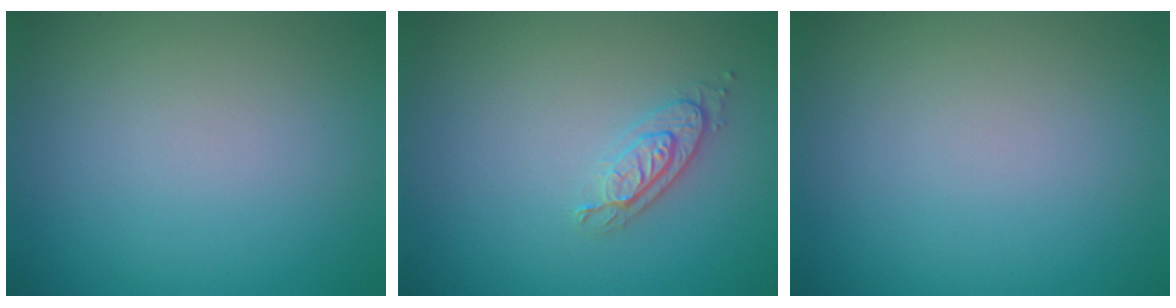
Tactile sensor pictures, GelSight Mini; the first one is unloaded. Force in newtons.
{"total": 2.1, "press": 1.9, "slide": 0.8}
{"total": 0.0}